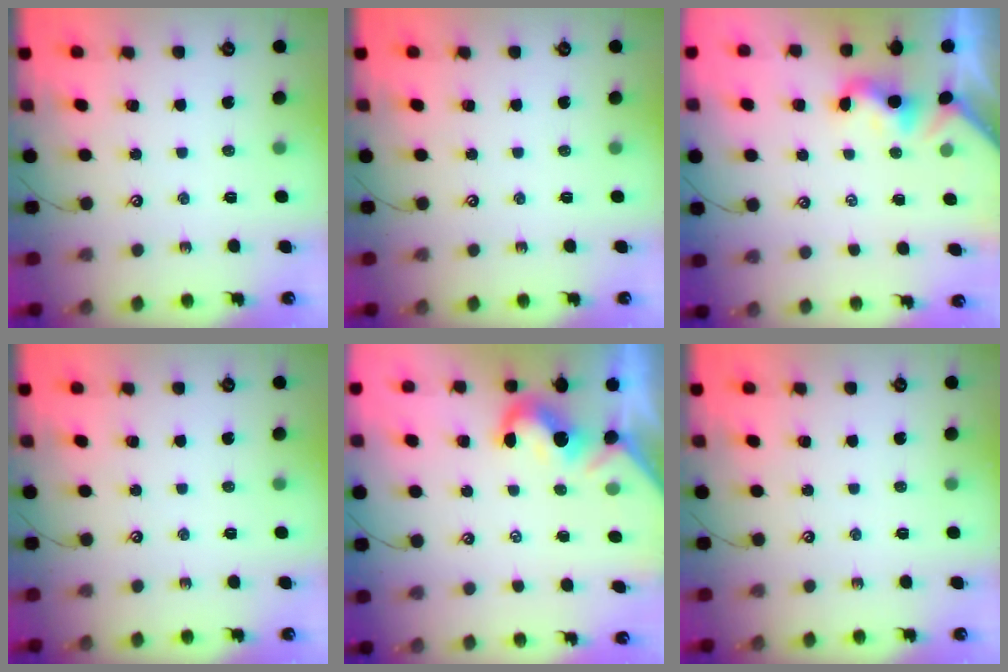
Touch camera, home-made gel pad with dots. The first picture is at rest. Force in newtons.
{"total": 0.0}
{"total": 2.0, "press": 1.9, "slide": 0.5}
{"total": 0.0}
{"total": 1.5, "press": 1.3, "slide": 0.8}
{"total": 0.0}